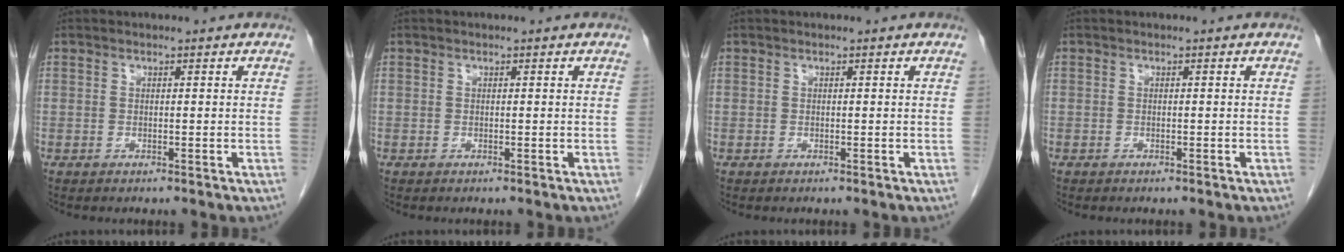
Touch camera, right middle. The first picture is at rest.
{"total": 0.0}
{"total": 0.0}
{"total": 0.0}